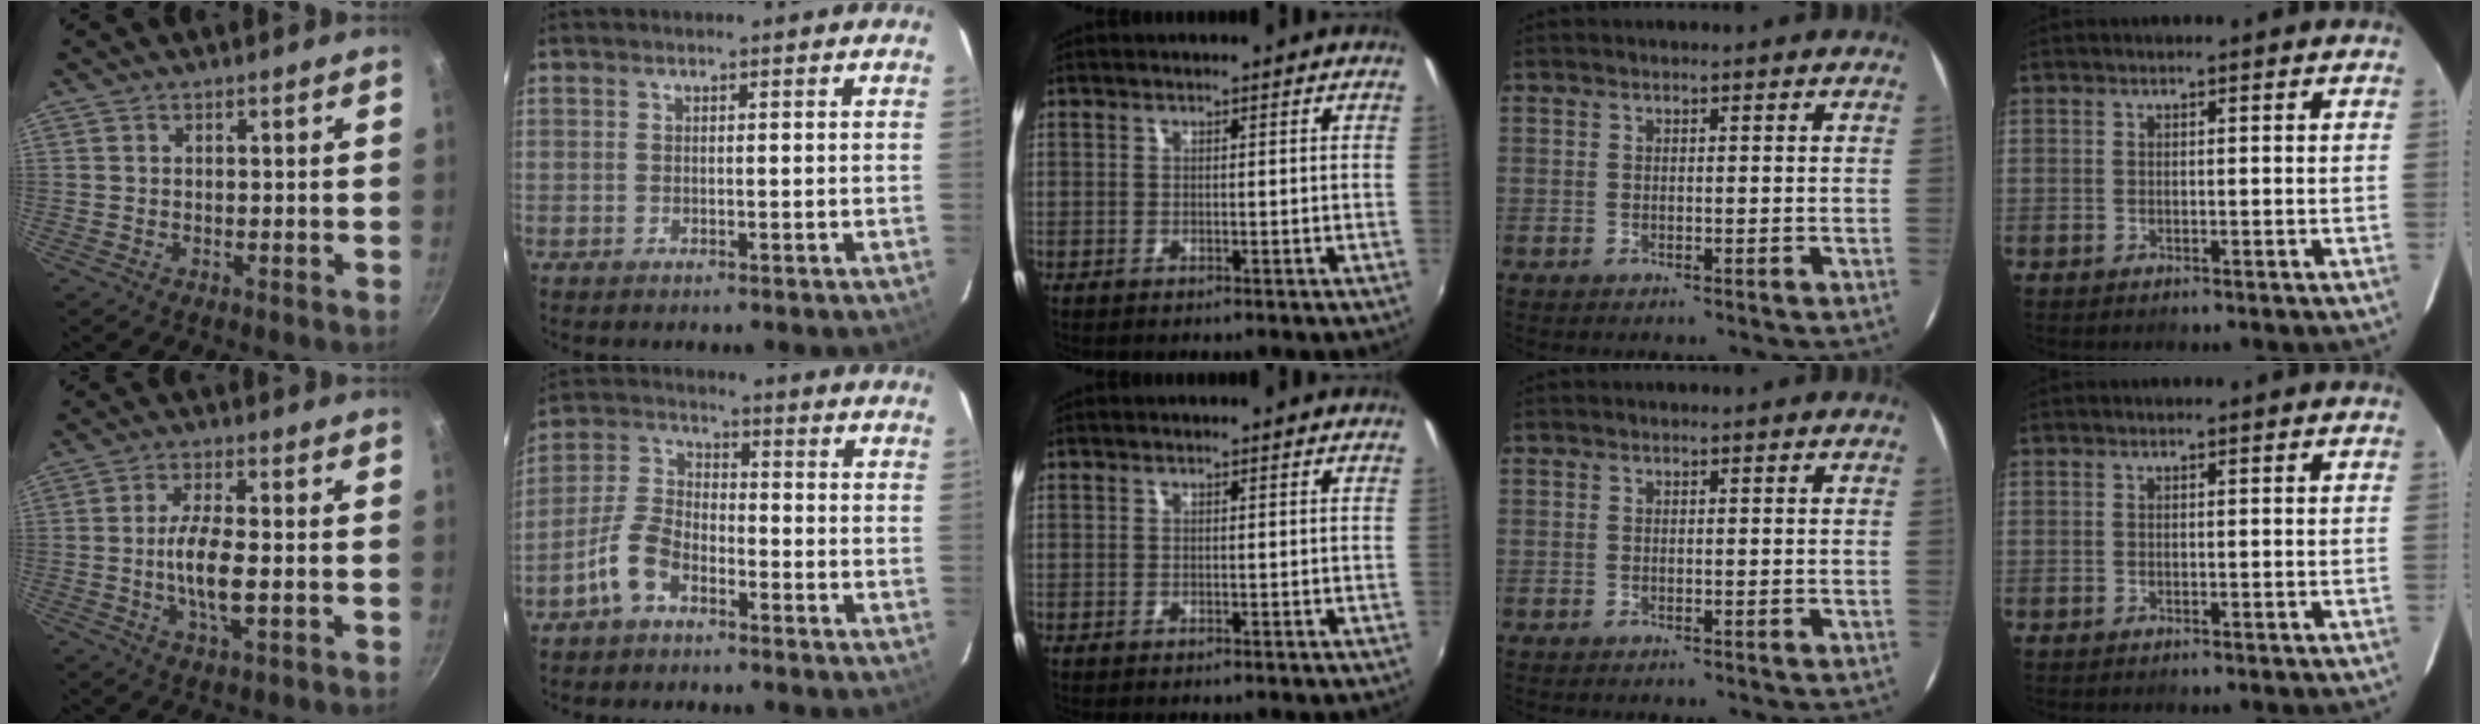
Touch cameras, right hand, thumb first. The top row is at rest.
{"thumb": {"total": 8.1, "force": [-1.2, 2.4, 7.6], "torque": [-0.155, 0.004, -0.028]}, "index": {"total": 7.6, "force": [-4.9, 3.7, 4.5], "torque": [-0.105, 0.017, -0.101]}}